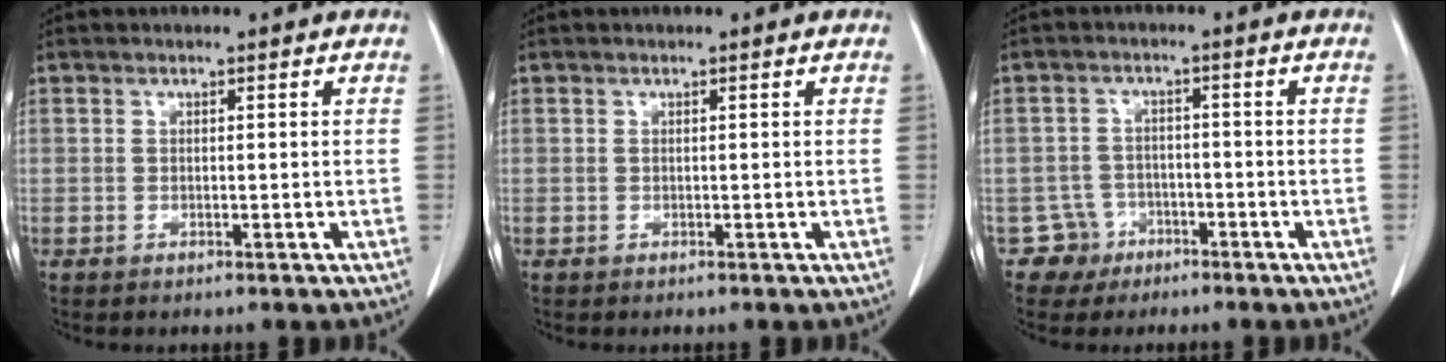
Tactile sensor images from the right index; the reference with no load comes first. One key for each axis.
{"total": 0.0}
{"total": 4.1, "fx": -2.3, "fy": 3.4, "fz": -0.7, "tx": 0.016, "ty": 0.014, "tz": -0.039}